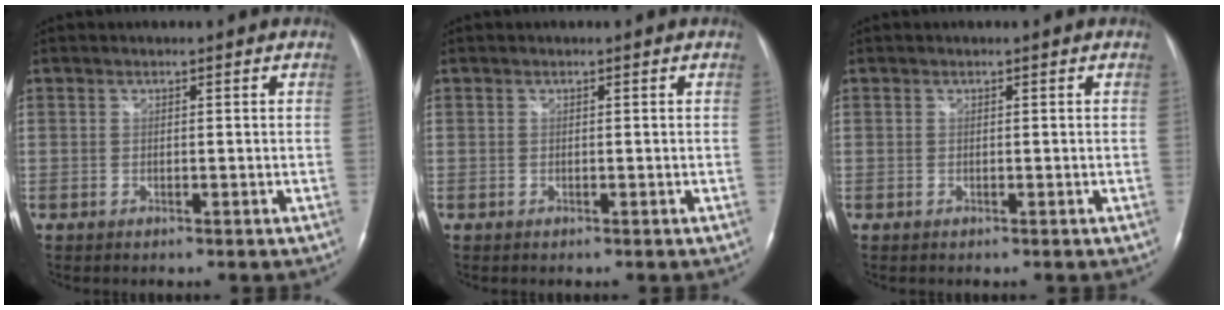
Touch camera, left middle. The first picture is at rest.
{"total": 0.0}
{"total": 0.0}